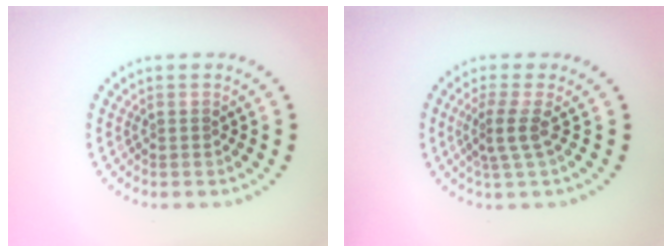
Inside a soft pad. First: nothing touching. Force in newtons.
{"total": 2.3, "press": 1.6, "slide": 1.7}